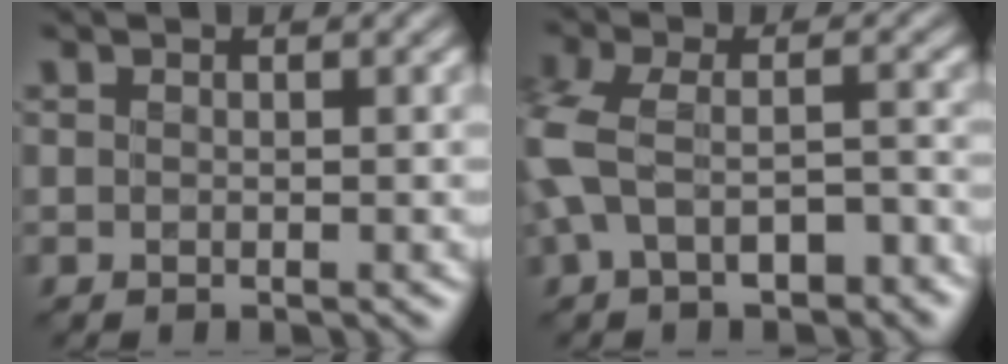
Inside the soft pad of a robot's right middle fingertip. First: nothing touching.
{"total": 5.9, "force": [-2.0, 3.3, 4.4], "torque": [-0.102, 0.001, -0.046]}